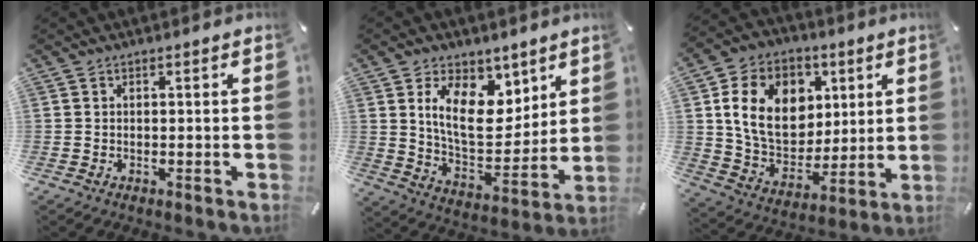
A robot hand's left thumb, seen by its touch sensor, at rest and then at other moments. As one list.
[{"total": 14.1, "force": [6.8, 8.9, 8.6], "torque": [-0.147, -0.036, 0.128]}, {"total": 17.0, "force": [5.1, 13.4, 9.2], "torque": [-0.172, -0.004, 0.101]}]